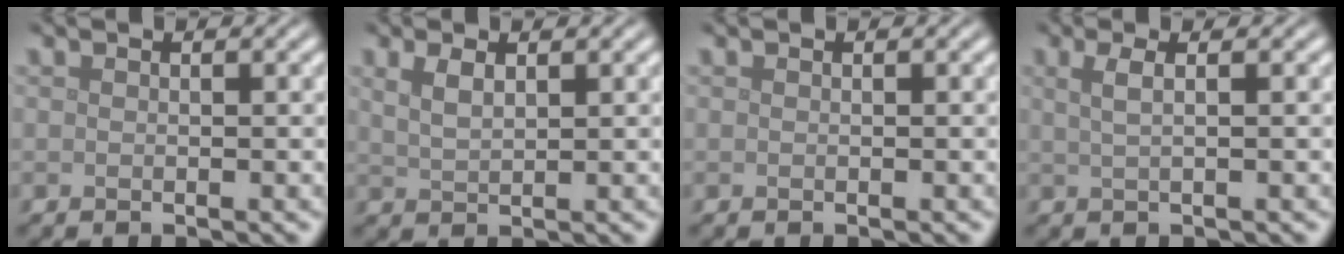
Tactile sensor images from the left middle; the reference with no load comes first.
{"total": 2.0, "force": [1.1, 0.7, 1.4], "torque": [-0.031, 0.001, 0.025]}
{"total": 0.0}
{"total": 2.3, "force": [0.8, 0.9, 1.9], "torque": [-0.028, 0.001, 0.005]}